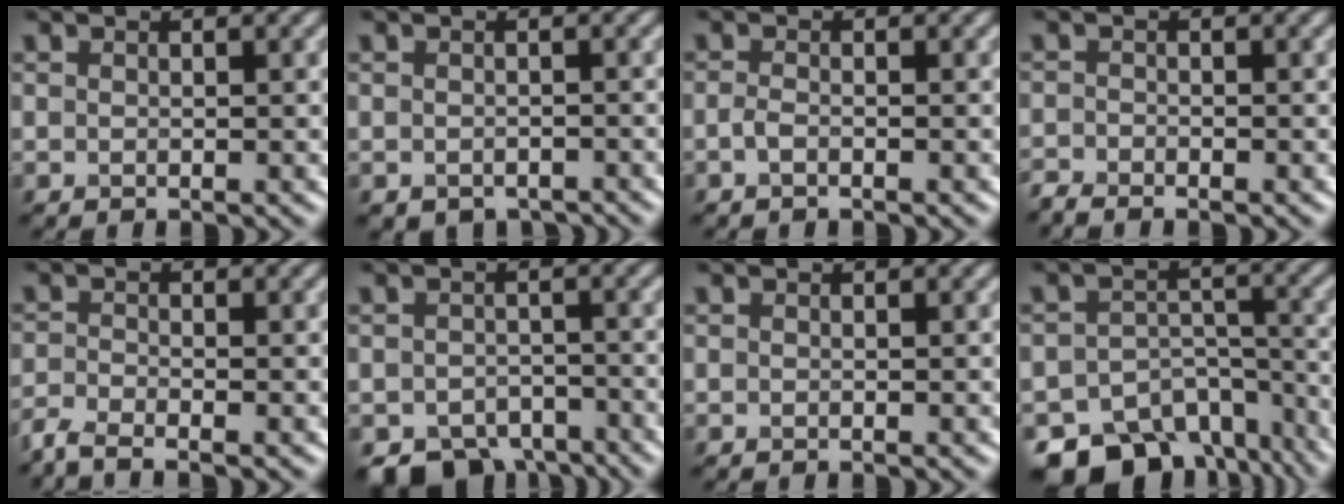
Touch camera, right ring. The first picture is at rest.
{"total": 1.9, "force": [-1.6, 0.9, 0.5], "torque": [-0.004, -0.008, -0.022]}
{"total": 1.0, "force": [-0.6, 0.3, 0.7], "torque": [-0.017, 0.000, -0.013]}
{"total": 1.5, "force": [-1.5, 0.2, 0.3], "torque": [-0.006, -0.007, -0.037]}
{"total": 2.6, "force": [-2.2, 0.5, 1.3], "torque": [-0.031, -0.011, -0.056]}
{"total": 5.2, "force": [-3.8, 2.8, 2.0], "torque": [-0.020, -0.012, -0.062]}
{"total": 0.0}
{"total": 12.4, "force": [-9.3, 6.7, 4.7], "torque": [-0.066, -0.014, -0.127]}